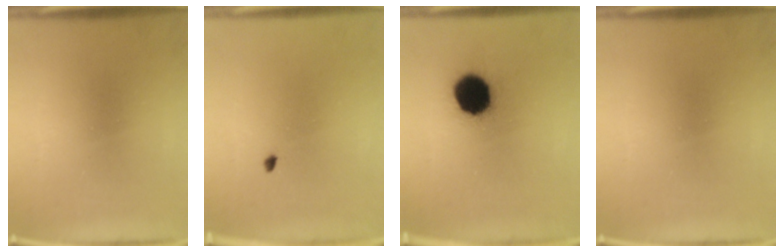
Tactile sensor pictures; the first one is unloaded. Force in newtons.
{"total": 0.6}
{"total": 13.6}
{"total": 0.0}